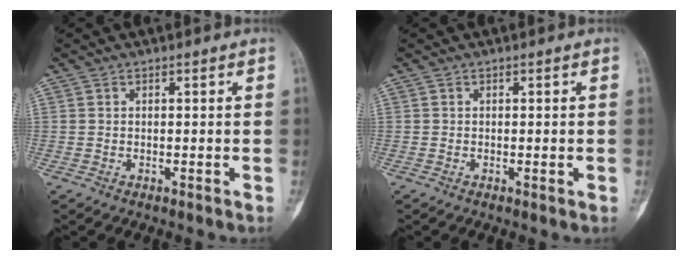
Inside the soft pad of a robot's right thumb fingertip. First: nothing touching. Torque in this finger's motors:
{"motor_torque": [0.14, -0.57, -0.30, -0.05, -0.09]}